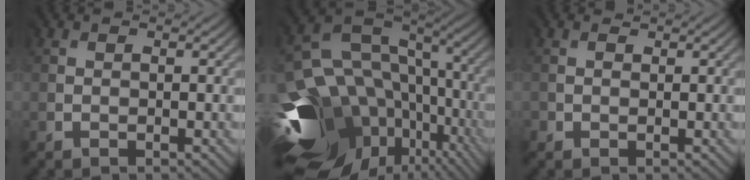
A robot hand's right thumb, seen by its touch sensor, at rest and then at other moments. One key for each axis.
{"total": 18.7, "fx": -6.6, "fy": 14.0, "fz": 10.5, "tx": -0.217, "ty": -0.021, "tz": -0.061}
{"total": 0.7, "fx": 0.2, "fy": 0.7, "fz": 0.1, "tx": 0.003, "ty": 0.000, "tz": 0.004}